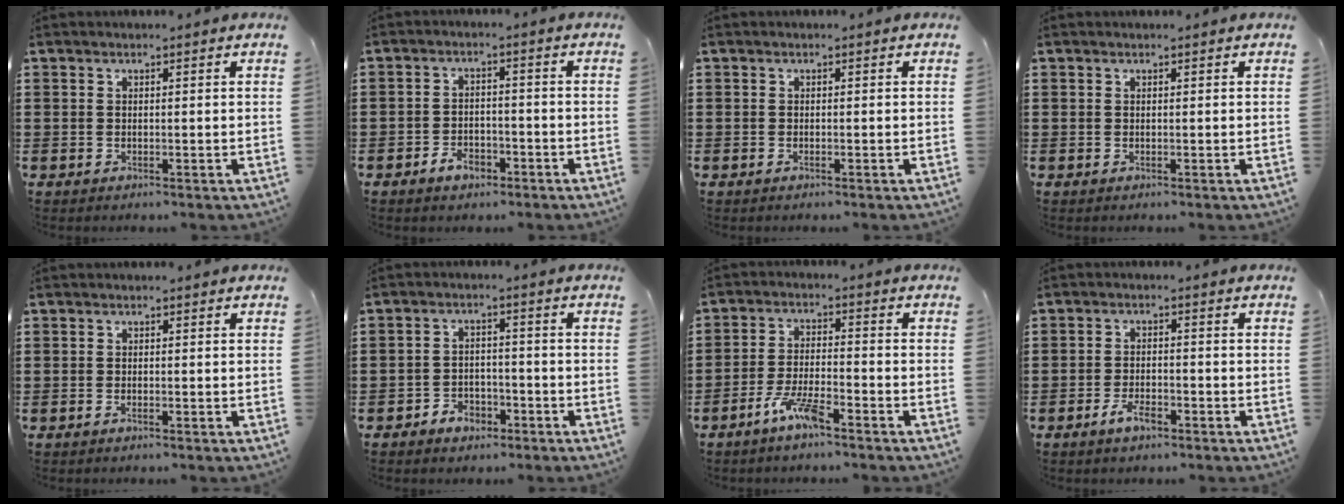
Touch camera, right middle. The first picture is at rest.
{"total": 3.4, "force": [-2.5, 1.9, 1.5], "torque": [-0.027, 0.005, -0.049]}
{"total": 0.0}
{"total": 0.0}
{"total": 0.6, "force": [-0.4, 0.1, 0.4], "torque": [-0.009, -0.003, -0.006]}
{"total": 3.1, "force": [-2.6, 1.7, 0.6], "torque": [-0.016, 0.006, -0.055]}
{"total": 5.7, "force": [-4.0, 0.9, 3.9], "torque": [-0.097, -0.006, -0.081]}
{"total": 3.7, "force": [-2.3, 1.4, 2.4], "torque": [-0.054, 0.000, -0.048]}